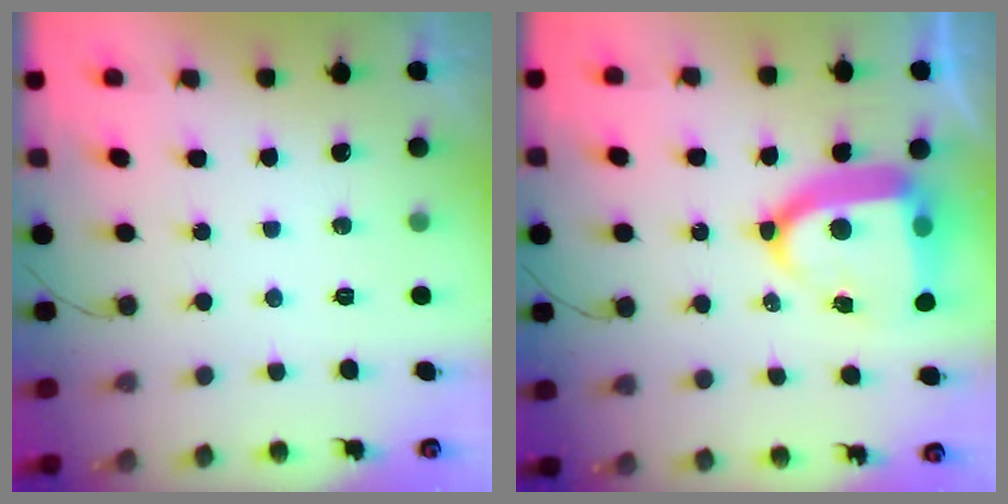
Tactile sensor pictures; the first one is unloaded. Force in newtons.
{"total": 17.3, "press": 17.2, "slide": 2.0}